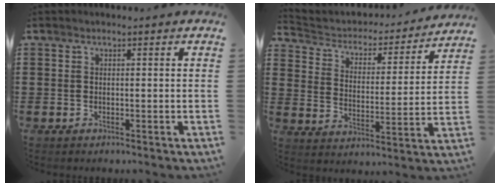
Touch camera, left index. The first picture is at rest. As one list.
[{"total": 3.0, "force": [2.7, 1.3, 0.4], "torque": [-0.029, -0.024, 0.036]}]